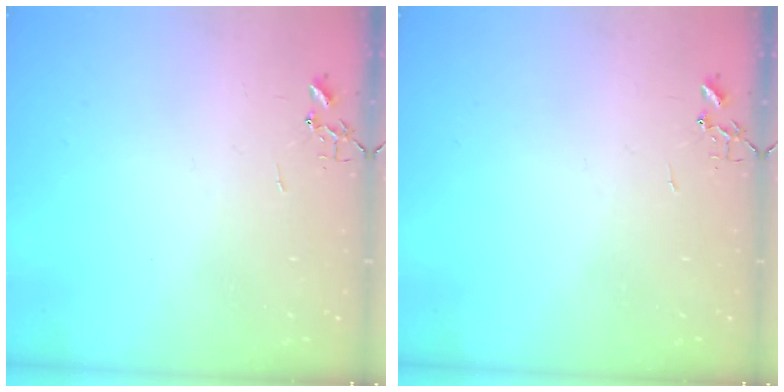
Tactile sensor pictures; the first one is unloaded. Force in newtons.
{"total": 0.0}